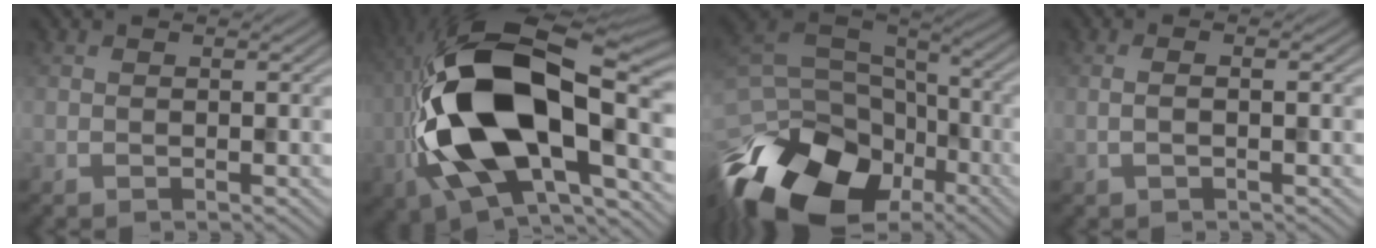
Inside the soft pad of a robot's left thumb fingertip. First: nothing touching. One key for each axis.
{"total": 19.3, "fx": -2.7, "fy": 9.5, "fz": 16.6, "tx": -0.333, "ty": 0.003, "tz": -0.047}
{"total": 18.8, "fx": -11.0, "fy": 11.3, "fz": 10.3, "tx": -0.253, "ty": -0.050, "tz": -0.178}
{"total": 1.5, "fx": -0.2, "fy": 0.2, "fz": 1.4, "tx": -0.029, "ty": 0.004, "tz": -0.008}